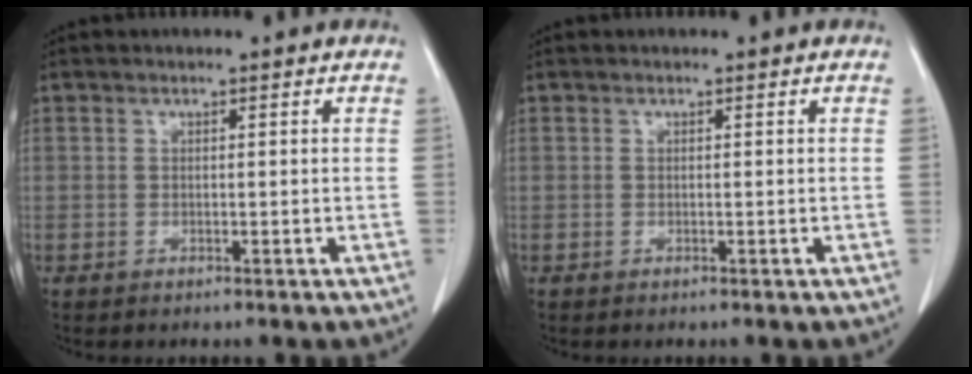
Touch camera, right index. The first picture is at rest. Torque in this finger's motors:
{"motor_torque": [0.00, 0.00, 0.00, 0.00]}